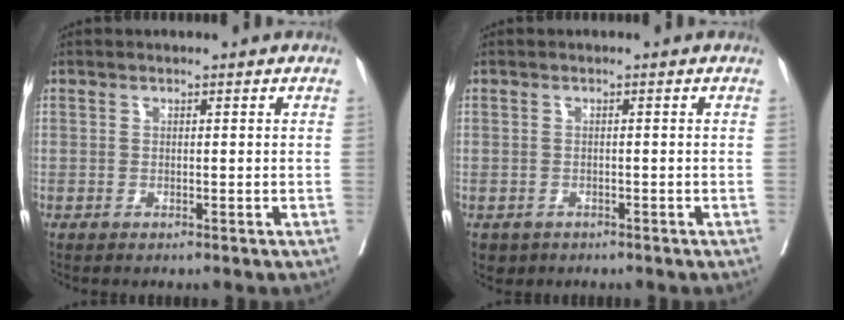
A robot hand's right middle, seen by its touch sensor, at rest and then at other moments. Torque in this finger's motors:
{"motor_torque": [0.33, -0.29, -0.04, -0.01]}